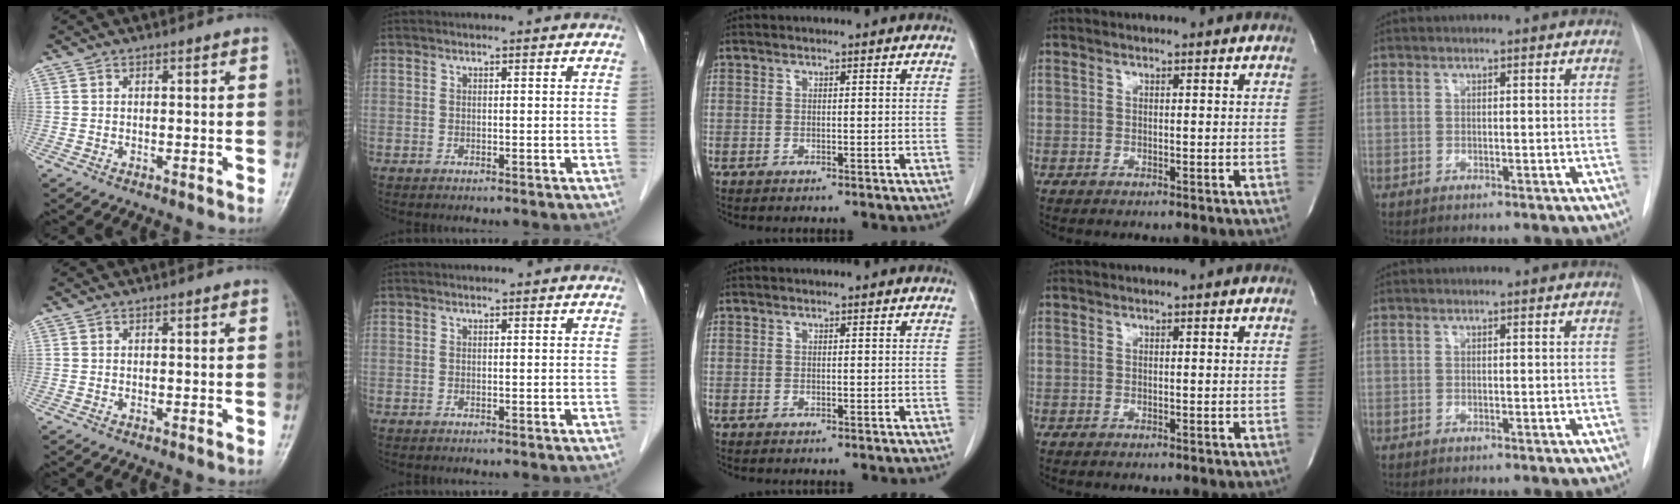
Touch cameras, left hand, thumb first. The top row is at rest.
{}